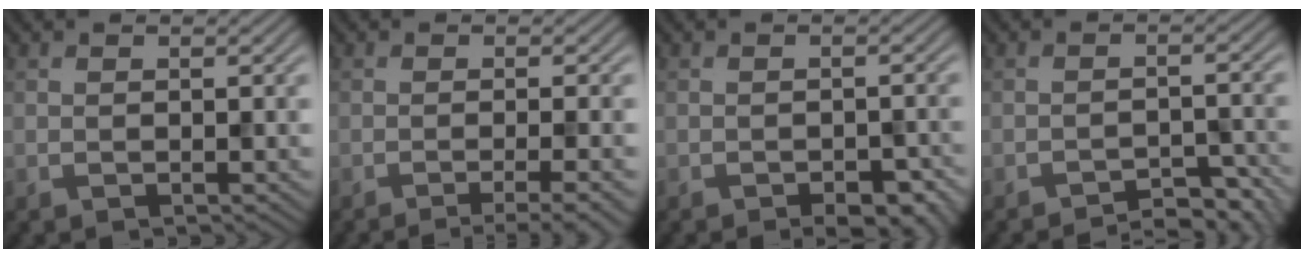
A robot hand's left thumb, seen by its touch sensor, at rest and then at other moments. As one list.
[{"total": 4.4, "force": [-2.2, 0.7, 3.8], "torque": [-0.049, 0.006, -0.039]}, {"total": 4.0, "force": [-2.6, 1.5, 2.6], "torque": [-0.035, -0.002, -0.025]}, {"total": 5.0, "force": [-4.6, 0.9, 1.9], "torque": [-0.031, 0.011, -0.061]}]